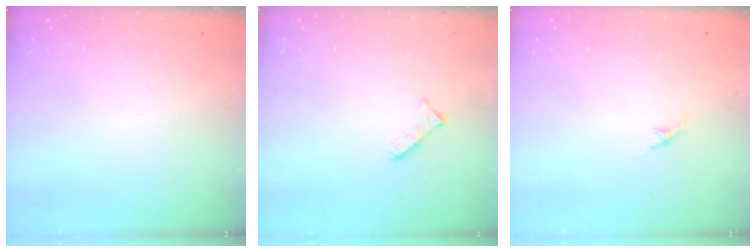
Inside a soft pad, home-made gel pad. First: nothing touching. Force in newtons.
{"total": 2.6, "press": 2.6, "slide": 0.4}
{"total": 2.1, "press": 2.0, "slide": 0.7}